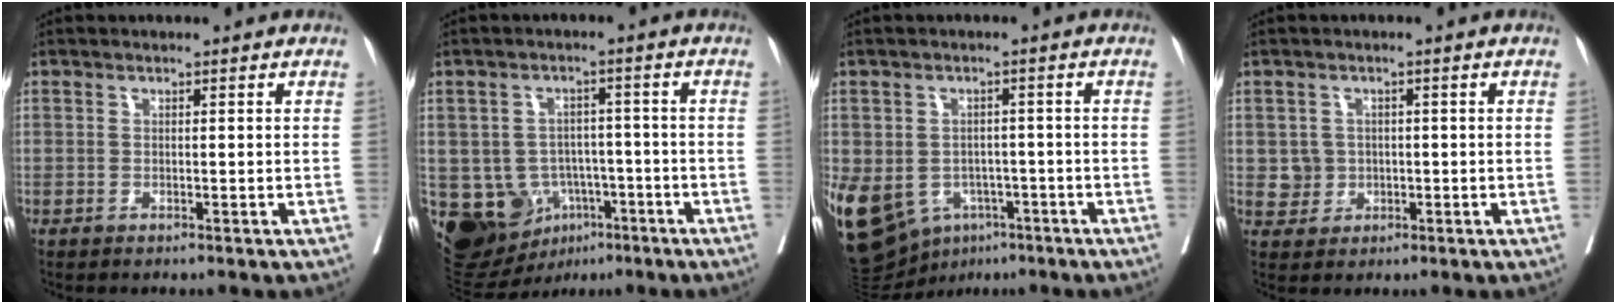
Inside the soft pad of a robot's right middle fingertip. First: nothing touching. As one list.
[{"total": 10.9, "force": [-4.3, 8.9, 4.5], "torque": [-0.078, 0.022, -0.052]}, {"total": 19.7, "force": [-8.4, 15.0, 9.8], "torque": [-0.273, -0.009, -0.113]}, {"total": 3.0, "force": [-0.1, 3.0, 0.4], "torque": [0.003, 0.005, 0.004]}]